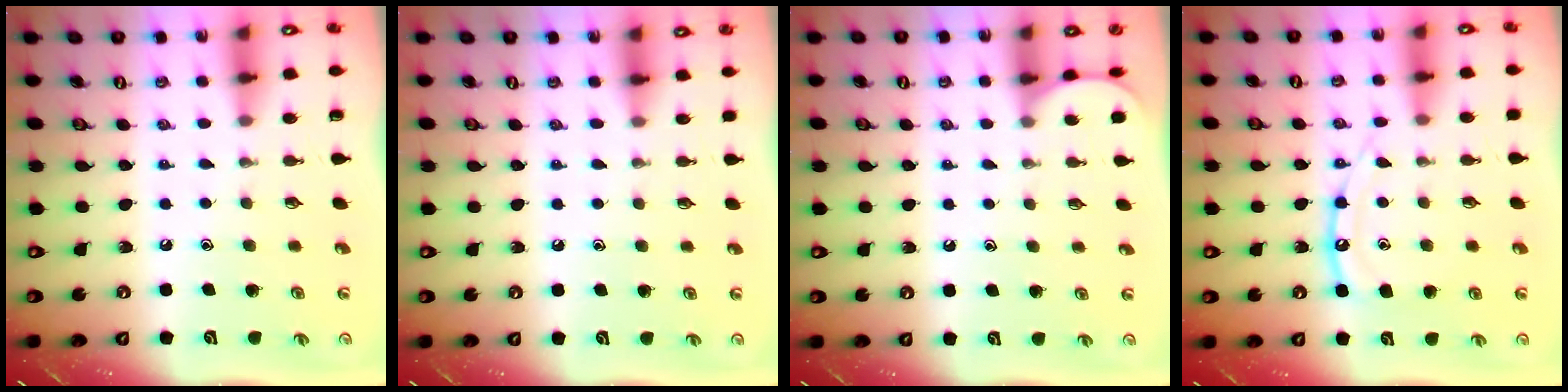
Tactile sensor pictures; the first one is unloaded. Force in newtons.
{"total": 3.1, "press": 3.1, "slide": 0.6}
{"total": 0.9, "press": 0.9, "slide": 0.2}
{"total": 11.8, "press": 11.7, "slide": 1.1}